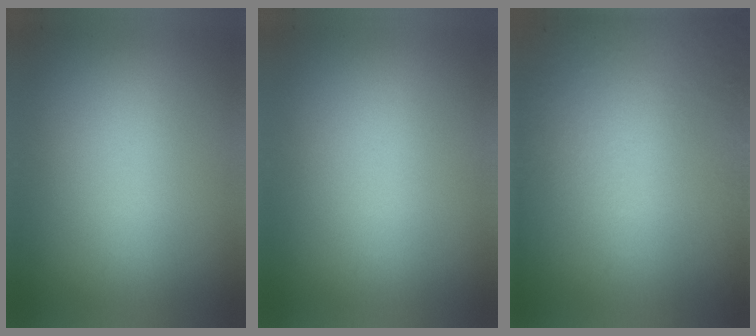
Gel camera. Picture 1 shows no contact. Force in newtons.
{"total": 0.0}
{"total": 9.2}